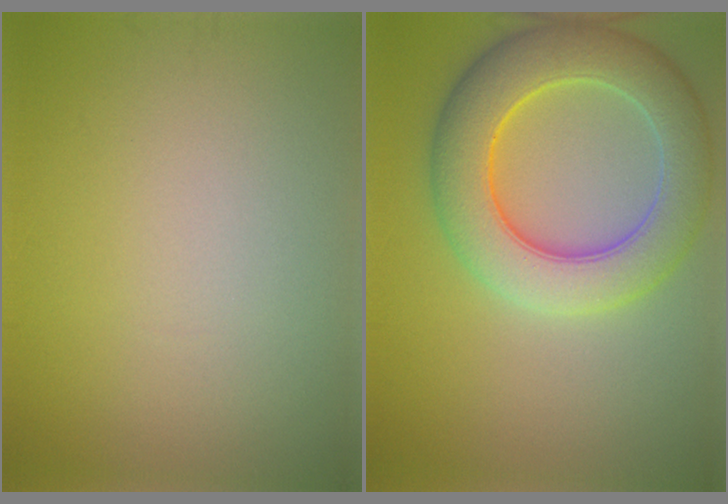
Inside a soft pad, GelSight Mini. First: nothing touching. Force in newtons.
{"total": 8.6, "press": 8.6, "slide": 0.1}